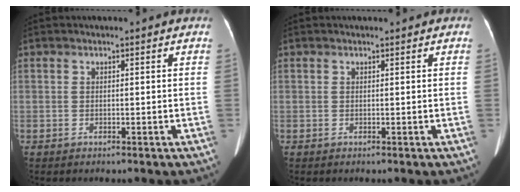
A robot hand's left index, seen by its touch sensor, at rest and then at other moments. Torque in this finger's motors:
{"motor_torque": [0.09, -0.09, 0.08, 0.03]}